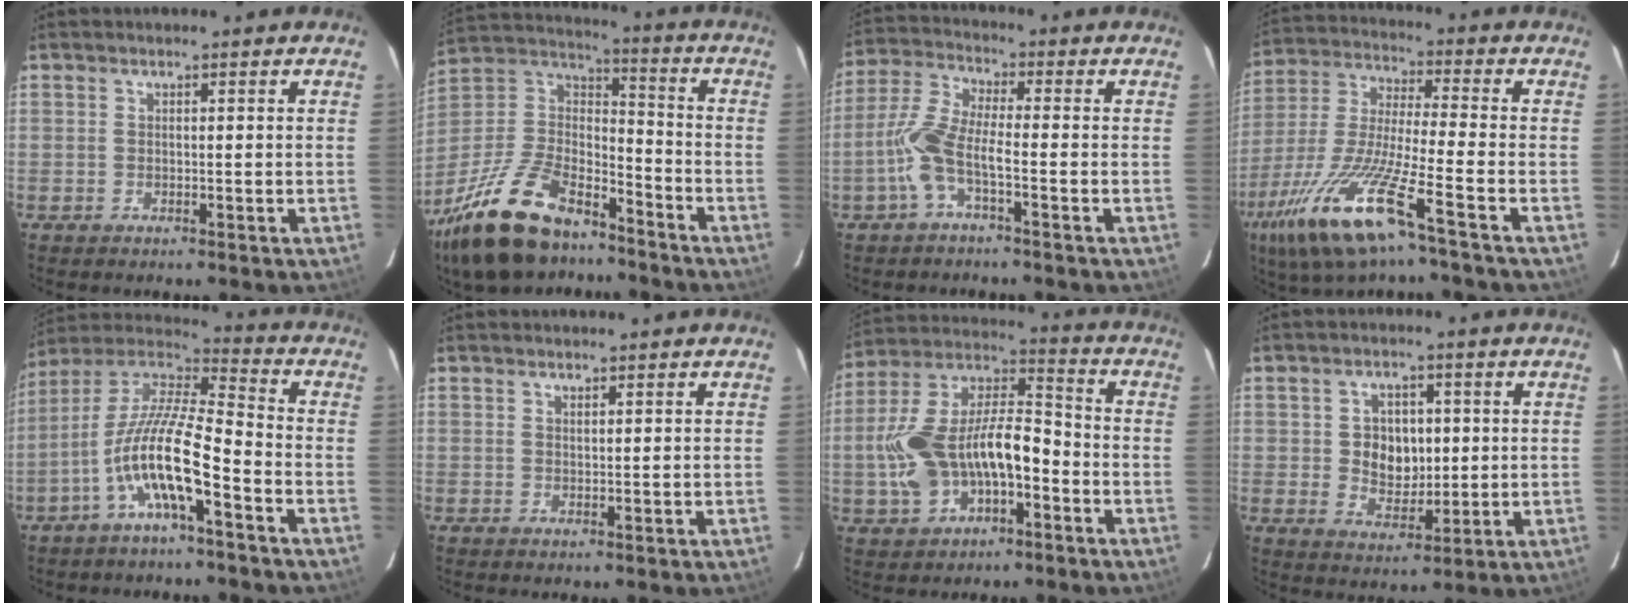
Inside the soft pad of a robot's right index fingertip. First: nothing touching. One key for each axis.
{"total": 24.4, "fx": -17.3, "fy": 10.6, "fz": 13.5, "tx": -0.290, "ty": 0.001, "tz": -0.298}
{"total": 7.9, "fx": -3.0, "fy": 1.7, "fz": 7.1, "tx": -0.167, "ty": 0.008, "tz": -0.061}
{"total": 17.1, "fx": -9.7, "fy": 1.4, "fz": 14.1, "tx": -0.302, "ty": -0.032, "tz": -0.189}
{"total": 14.0, "fx": -6.1, "fy": 2.6, "fz": 12.3, "tx": -0.233, "ty": -0.002, "tz": -0.122}
{"total": 0.8, "fx": 0.7, "fy": 0.1, "fz": 0.3, "tx": -0.007, "ty": 0.001, "tz": 0.013}
{"total": 17.9, "fx": -4.9, "fy": 9.4, "fz": 14.4, "tx": -0.293, "ty": 0.018, "tz": -0.082}
{"total": 7.5, "fx": 0.6, "fy": 5.7, "fz": 4.8, "tx": -0.087, "ty": 0.007, "tz": 0.022}